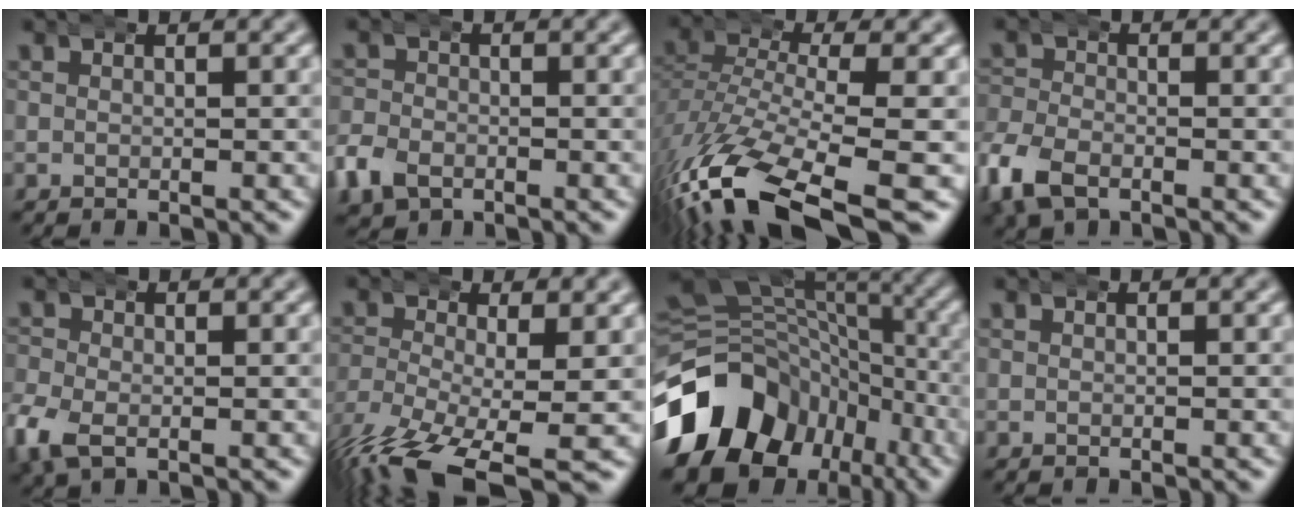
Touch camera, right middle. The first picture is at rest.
{"total": 3.0, "force": [-1.4, 2.4, 1.2], "torque": [-0.037, -0.008, -0.024]}
{"total": 10.0, "force": [-6.1, 3.5, 7.2], "torque": [-0.163, -0.047, -0.075]}
{"total": 4.1, "force": [-2.1, 2.8, 2.2], "torque": [-0.067, -0.013, -0.034]}
{"total": 3.3, "force": [-1.3, 2.4, 2.0], "torque": [-0.068, -0.016, -0.015]}
{"total": 6.9, "force": [-4.9, 2.2, 4.4], "torque": [-0.100, -0.045, -0.058]}
{"total": 16.8, "force": [-5.6, 13.4, 8.4], "torque": [-0.148, -0.030, -0.088]}
{"total": 0.0}